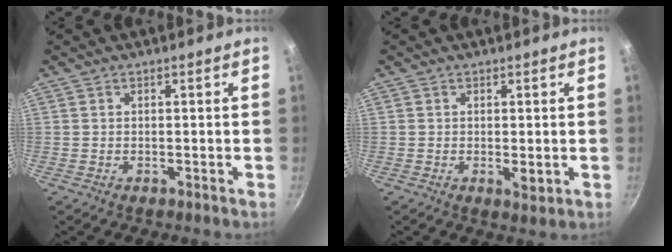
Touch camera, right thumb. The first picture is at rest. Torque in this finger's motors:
{"motor_torque": [0.32, 0.52, 0.46, 0.03, 0.01]}